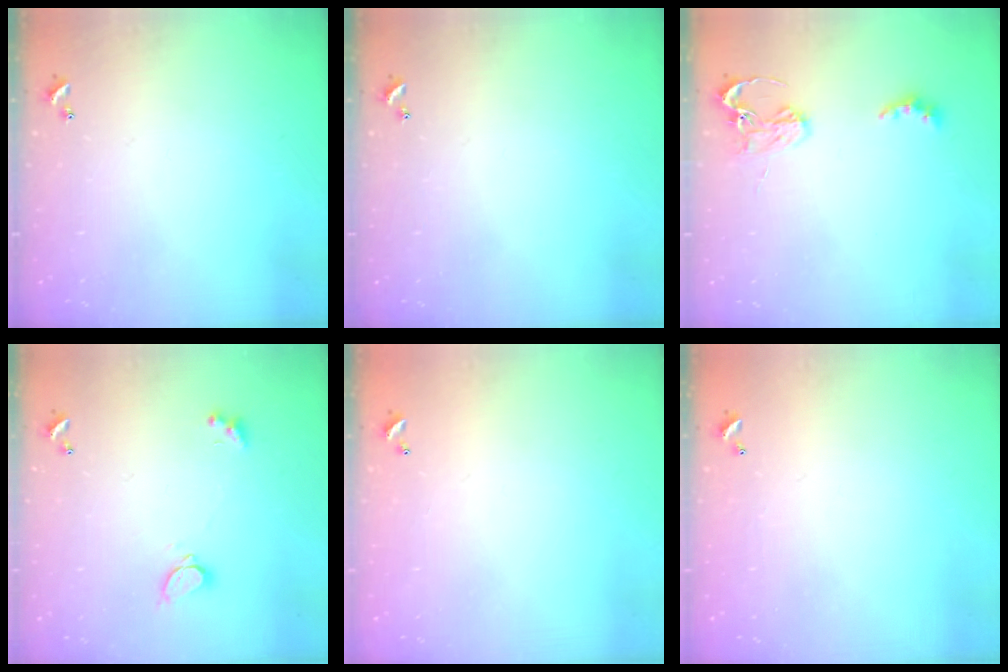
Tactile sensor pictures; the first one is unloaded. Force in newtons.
{"total": 0.0}
{"total": 2.9, "press": 2.8, "slide": 0.6}
{"total": 2.3, "press": 2.2, "slide": 0.7}
{"total": 2.9, "press": 2.9, "slide": 0.1}
{"total": 2.8, "press": 2.8, "slide": 0.1}